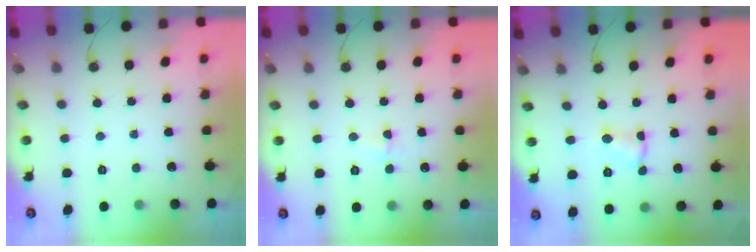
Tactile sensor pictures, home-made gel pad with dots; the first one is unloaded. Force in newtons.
{"total": 3.0, "press": 2.9, "slide": 0.7}
{"total": 1.5, "press": 1.5, "slide": 0.2}